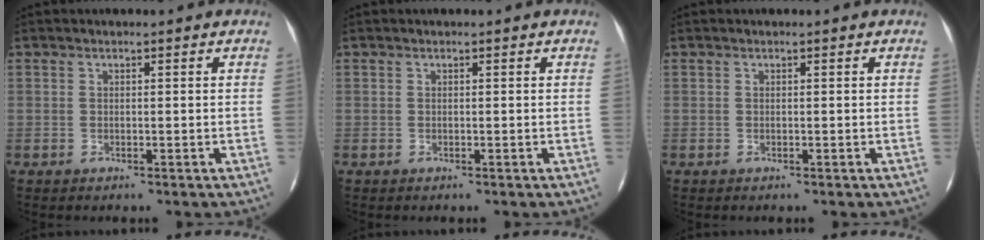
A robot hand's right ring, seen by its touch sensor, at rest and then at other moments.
{"total": 0.0}
{"total": 0.0}